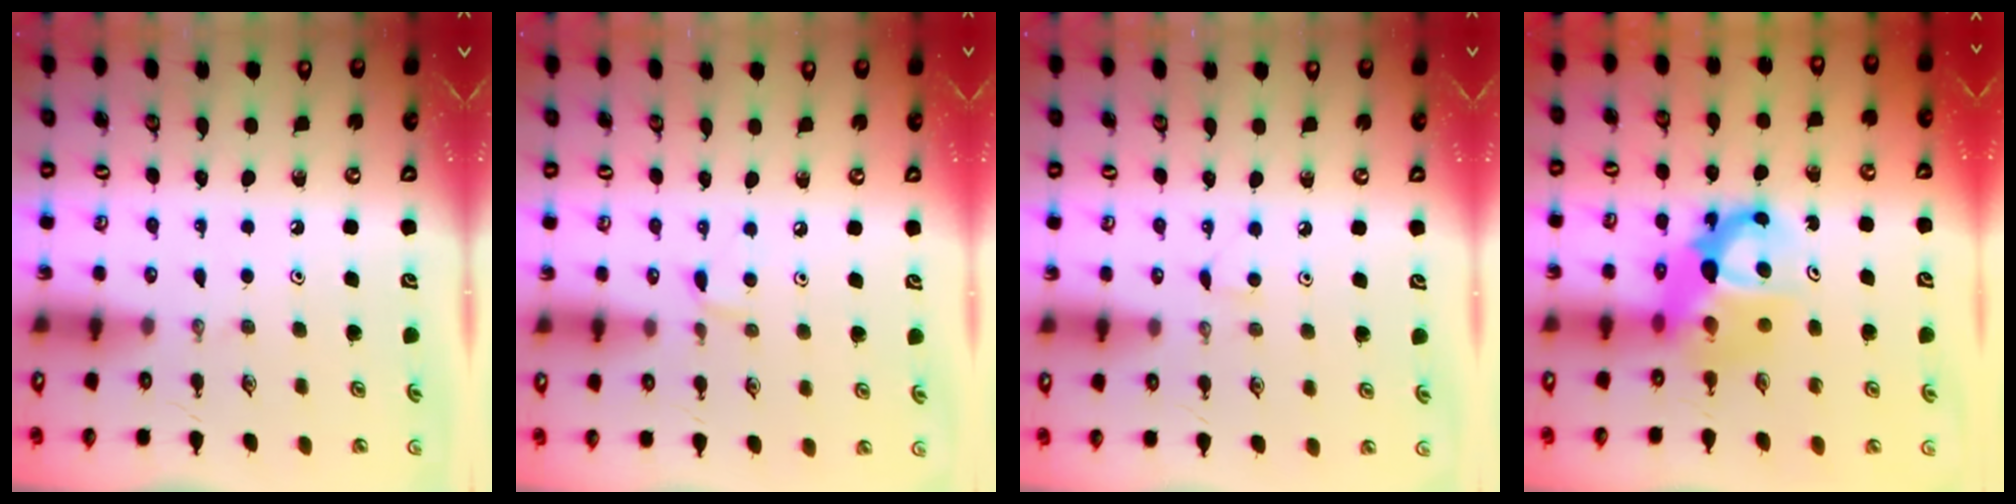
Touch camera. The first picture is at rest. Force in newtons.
{"total": 5.1, "press": 5.1, "slide": 0.5}
{"total": 2.9, "press": 2.9, "slide": 0.4}
{"total": 9.3, "press": 9.3, "slide": 0.6}